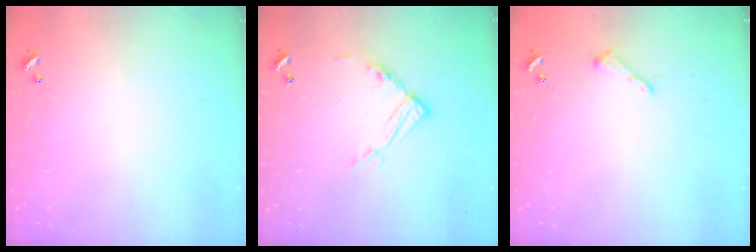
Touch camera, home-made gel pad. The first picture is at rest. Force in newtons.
{"total": 12.2, "press": 12.1, "slide": 0.9}
{"total": 3.6, "press": 3.6, "slide": 0.4}